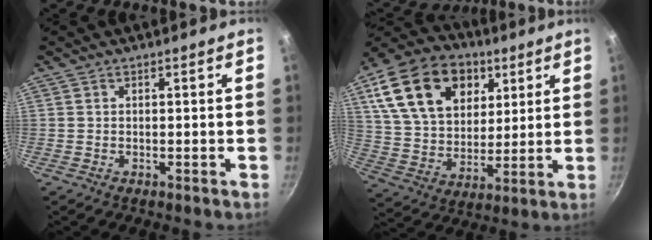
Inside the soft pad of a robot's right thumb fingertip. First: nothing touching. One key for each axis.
{"total": 22.8, "fx": 9.3, "fy": 15.7, "fz": 13.7, "tx": -0.222, "ty": -0.015, "tz": 0.166}